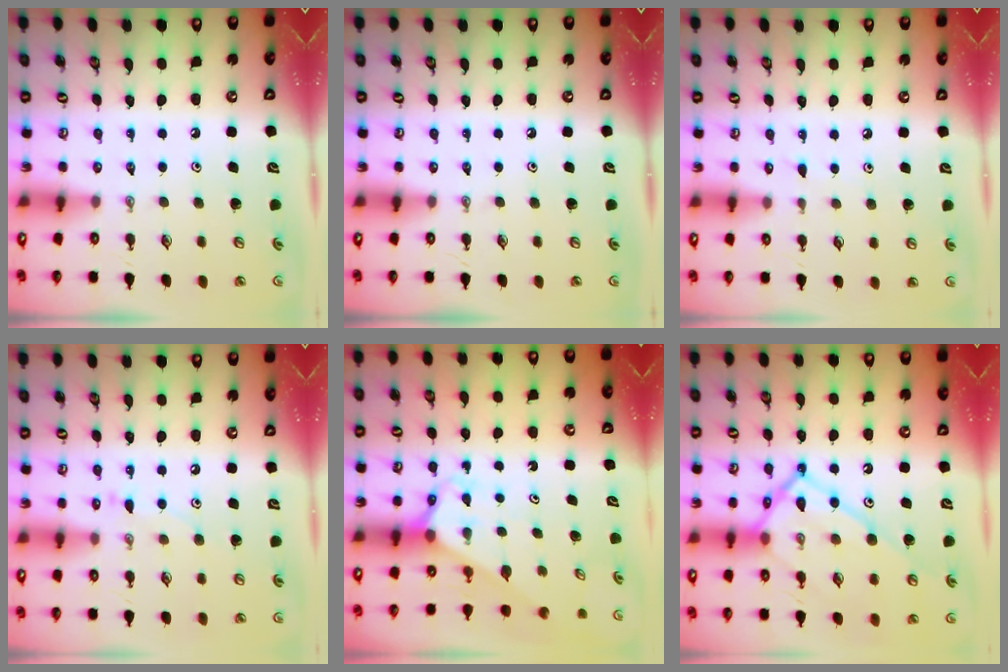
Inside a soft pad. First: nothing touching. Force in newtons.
{"total": 0.0}
{"total": 2.9, "press": 2.9, "slide": 0.4}
{"total": 6.6, "press": 6.6, "slide": 0.6}
{"total": 2.5, "press": 2.5, "slide": 0.2}
{"total": 17.1, "press": 17.0, "slide": 2.0}